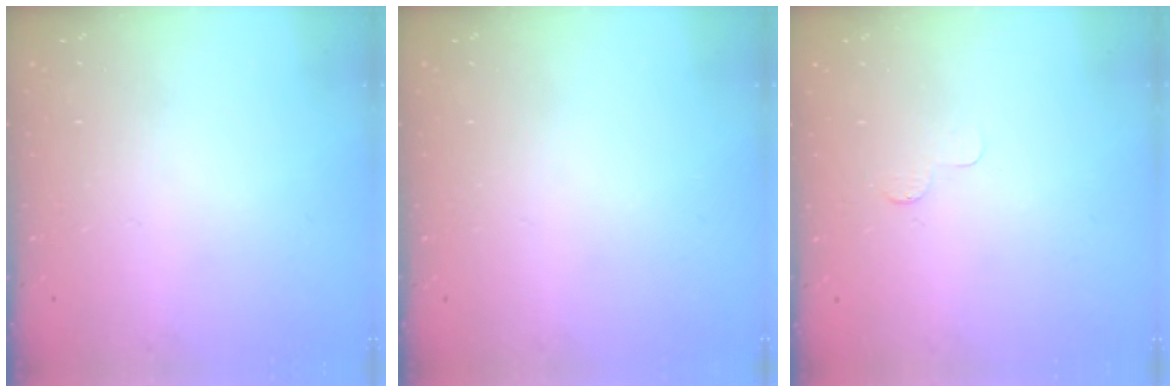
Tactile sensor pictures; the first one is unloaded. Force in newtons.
{"total": 0.0}
{"total": 2.1, "press": 2.1, "slide": 0.2}